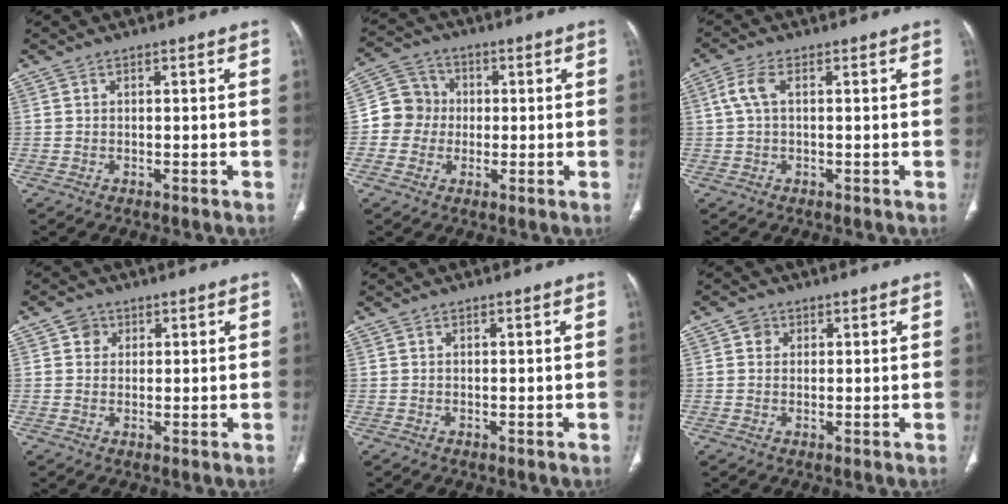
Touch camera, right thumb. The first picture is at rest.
{"total": 7.7, "force": [-0.4, 7.4, 2.2], "torque": [-0.007, 0.021, -0.019]}
{"total": 3.8, "force": [0.7, 1.8, 3.3], "torque": [-0.088, 0.013, 0.012]}
{"total": 2.9, "force": [1.1, 2.6, 0.8], "torque": [0.003, -0.002, 0.013]}
{"total": 0.0}
{"total": 2.2, "force": [0.8, 2.0, 0.6], "torque": [0.002, -0.001, 0.007]}